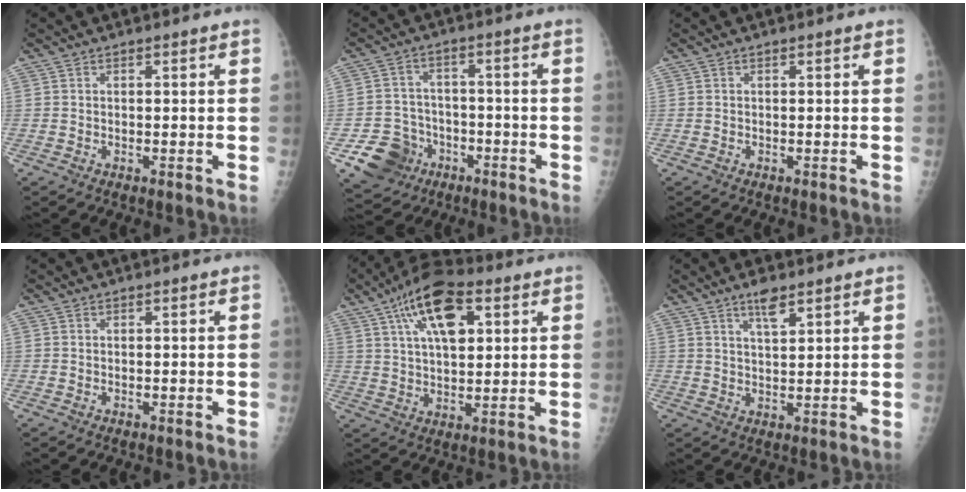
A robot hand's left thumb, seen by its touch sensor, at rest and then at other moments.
{"total": 9.9, "force": [-4.6, 8.4, 2.4], "torque": [-0.025, 0.033, -0.067]}
{"total": 0.0}
{"total": 0.0}
{"total": 14.5, "force": [6.2, 6.9, 11.2], "torque": [-0.173, 0.000, 0.103]}
{"total": 4.5, "force": [3.0, 1.4, 3.0], "torque": [-0.043, -0.017, 0.054]}